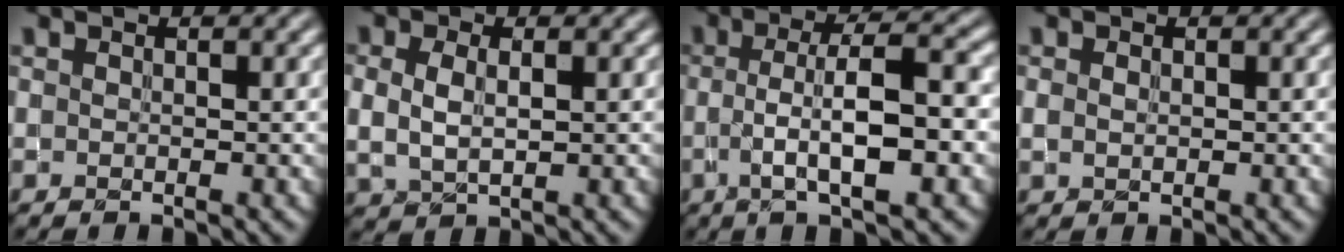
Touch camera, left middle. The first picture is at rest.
{"total": 2.8, "force": [0.4, 1.7, 2.2], "torque": [-0.051, -0.004, 0.015]}
{"total": 6.9, "force": [-0.8, 1.6, 6.7], "torque": [-0.113, 0.005, -0.014]}
{"total": 0.9, "force": [0.1, 0.7, 0.7], "torque": [-0.015, 0.000, 0.003]}